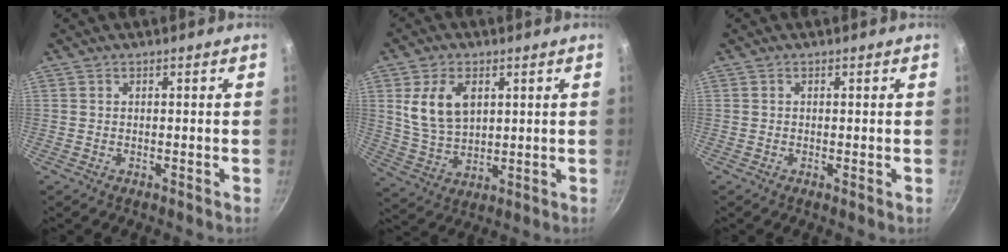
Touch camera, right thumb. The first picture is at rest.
{"total": 10.2, "force": [3.2, 6.4, 7.3], "torque": [-0.123, -0.012, 0.070]}
{"total": 0.7, "force": [-0.1, 0.1, 0.7], "torque": [-0.015, -0.004, -0.003]}